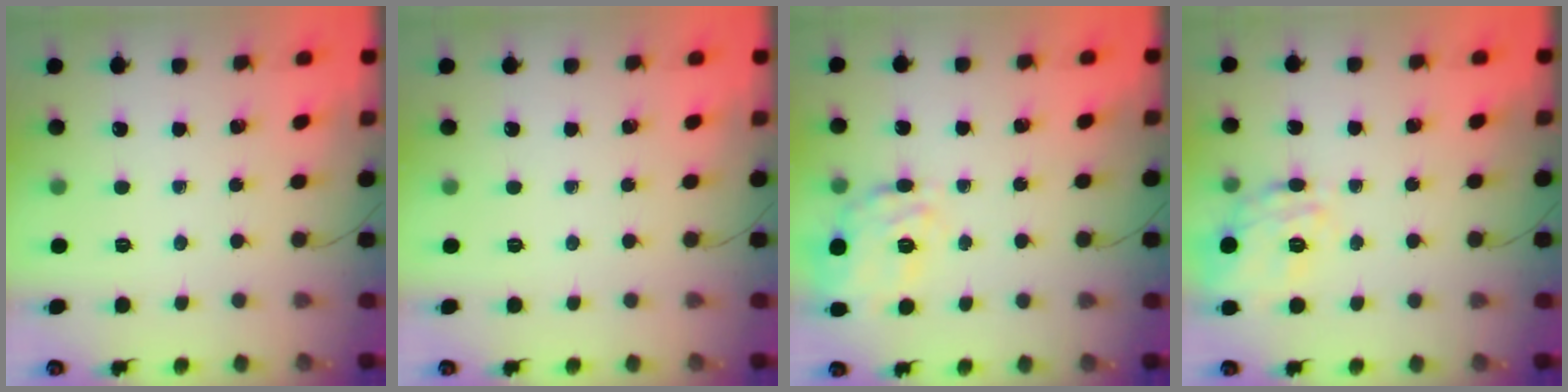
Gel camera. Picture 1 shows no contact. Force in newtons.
{"total": 0.0}
{"total": 13.8, "press": 13.5, "slide": 2.5}
{"total": 15.9, "press": 15.8, "slide": 0.7}